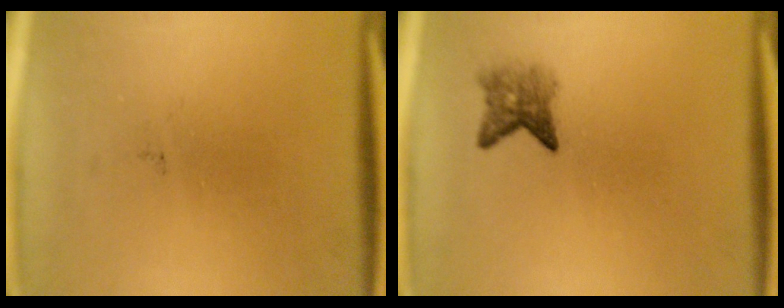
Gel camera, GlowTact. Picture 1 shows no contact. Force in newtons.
{"total": 3.0}